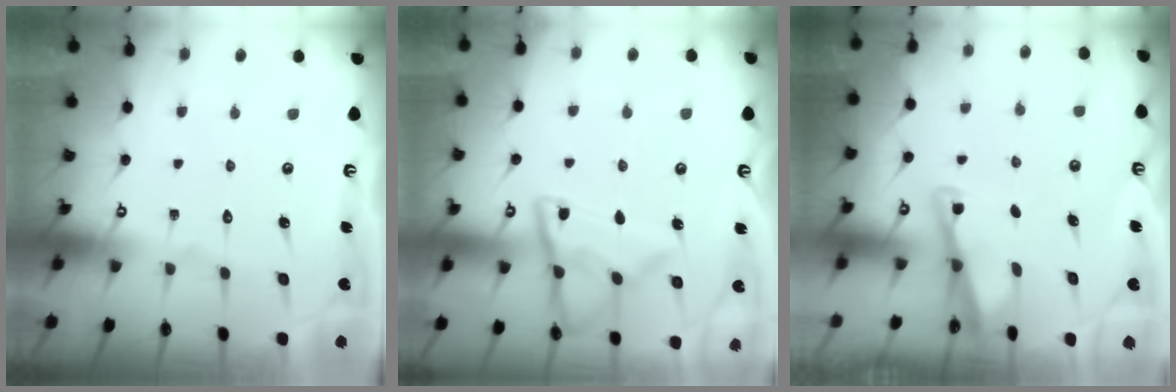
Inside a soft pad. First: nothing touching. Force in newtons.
{"total": 12.6, "press": 12.5, "slide": 1.2}
{"total": 3.0, "press": 3.0, "slide": 0.3}